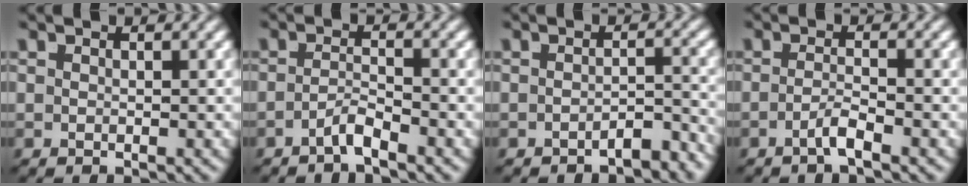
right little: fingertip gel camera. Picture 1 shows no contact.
{"total": 2.1, "force": [-1.9, -0.2, 0.9], "torque": [-0.010, -0.010, -0.031]}
{"total": 2.8, "force": [-2.7, 0.0, 0.9], "torque": [-0.002, -0.008, -0.044]}
{"total": 1.8, "force": [-1.5, -0.5, 1.0], "torque": [-0.010, -0.008, -0.026]}